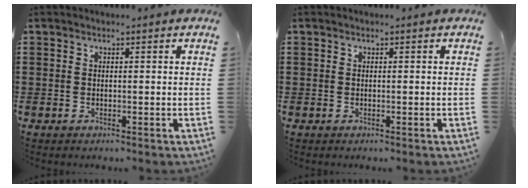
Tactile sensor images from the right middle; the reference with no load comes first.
{"total": 0.0}